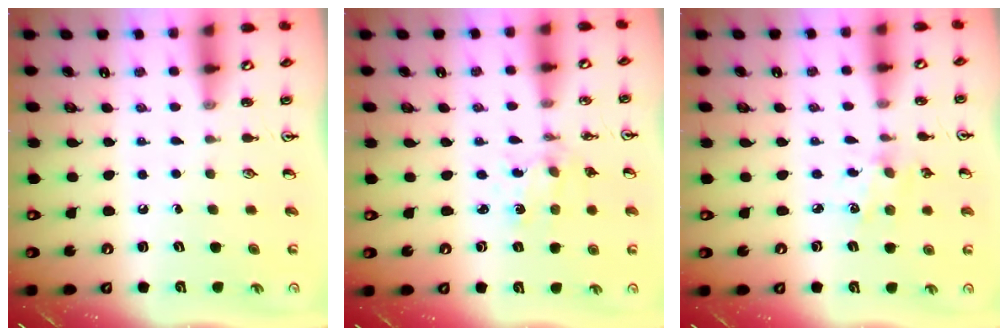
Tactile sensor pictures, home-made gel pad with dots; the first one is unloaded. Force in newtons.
{"total": 1.8, "press": 1.8, "slide": 0.3}
{"total": 2.9, "press": 2.8, "slide": 0.8}